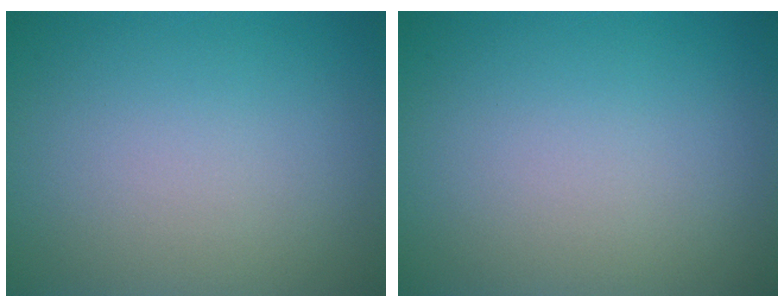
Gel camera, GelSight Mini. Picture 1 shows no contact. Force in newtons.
{"total": 0.0}